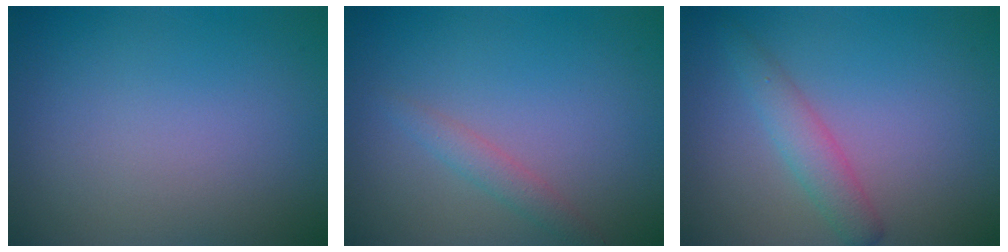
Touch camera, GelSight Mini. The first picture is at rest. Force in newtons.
{"total": 1.5, "press": 1.5, "slide": 0.1}
{"total": 1.7, "press": 1.7, "slide": 0.1}